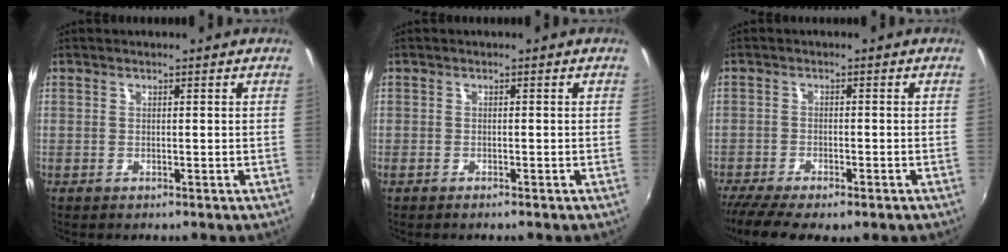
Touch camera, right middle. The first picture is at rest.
{"total": 1.0, "force": [-0.9, 0.1, 0.5], "torque": [-0.012, -0.003, -0.018]}
{"total": 9.0, "force": [-6.9, 2.2, 5.3], "torque": [-0.127, -0.042, -0.118]}